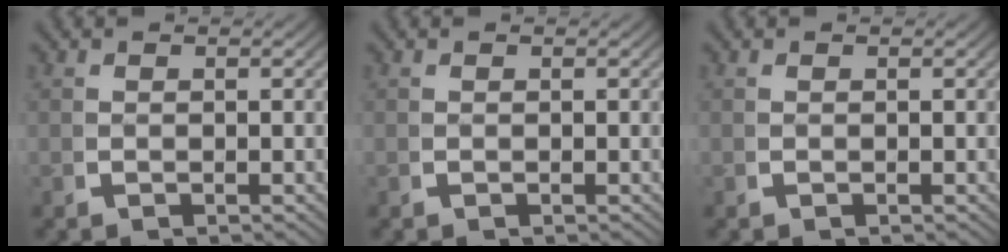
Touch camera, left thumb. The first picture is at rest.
{"total": 0.0}
{"total": 0.0}